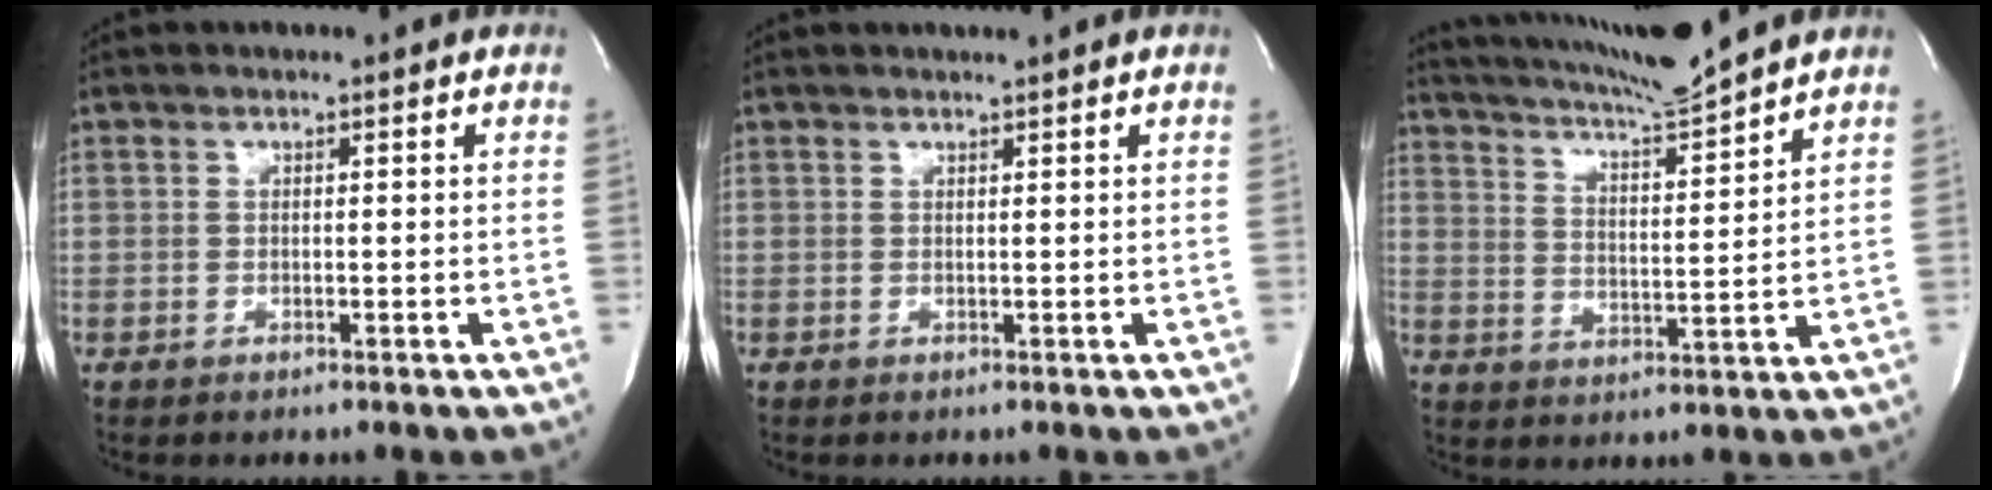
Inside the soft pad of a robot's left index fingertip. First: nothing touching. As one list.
[{"total": 1.0, "force": [0.8, -0.4, 0.3], "torque": [-0.005, -0.002, 0.017]}, {"total": 11.5, "force": [10.7, -2.0, 3.7], "torque": [-0.076, -0.023, 0.176]}]